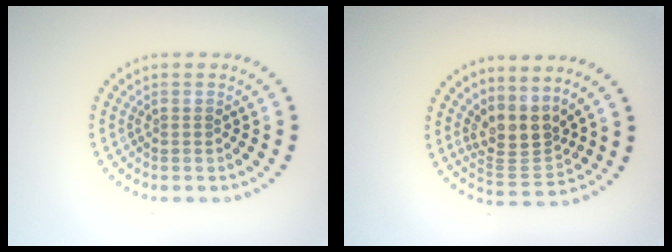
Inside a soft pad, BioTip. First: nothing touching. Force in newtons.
{"total": 3.6, "press": 2.7, "slide": 2.5}